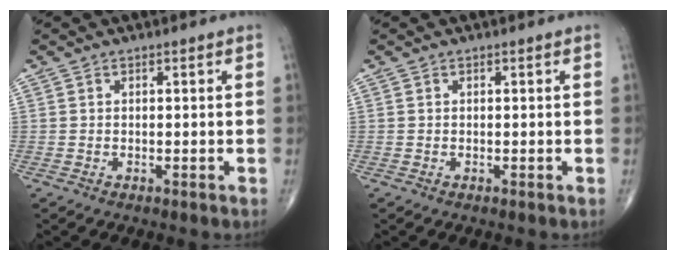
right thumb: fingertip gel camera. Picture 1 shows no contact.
{"total": 0.0}